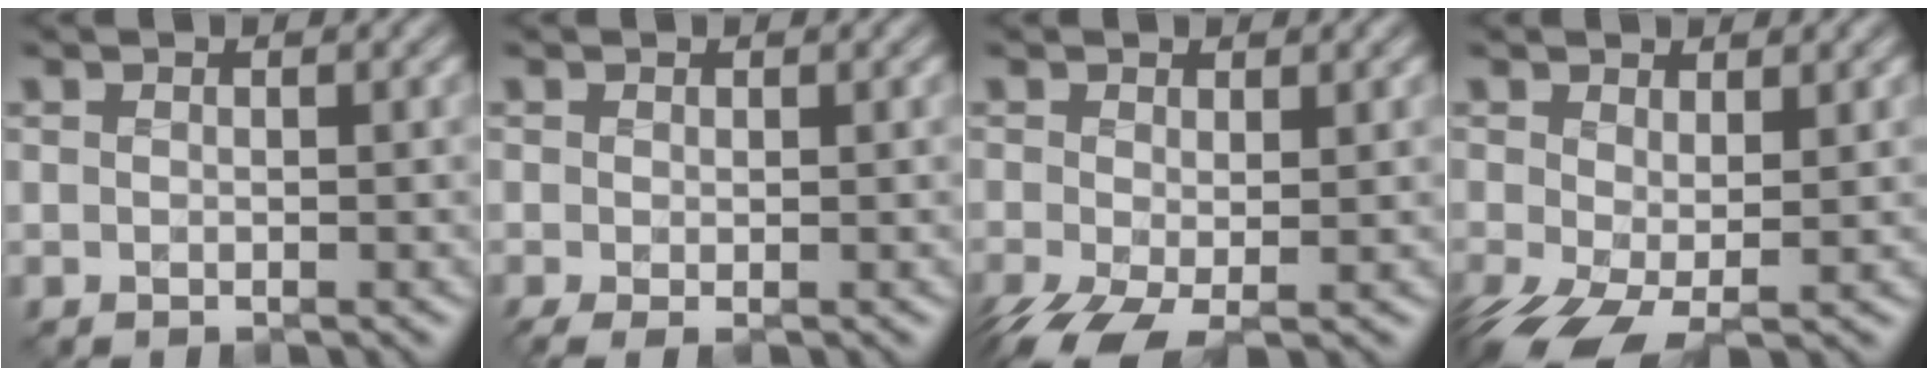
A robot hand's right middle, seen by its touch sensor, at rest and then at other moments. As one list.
[{"total": 0.9, "force": [-0.3, 0.1, 0.9], "torque": [-0.018, -0.004, -0.001]}, {"total": 4.1, "force": [-2.1, 1.4, 3.2], "torque": [-0.082, -0.018, -0.034]}, {"total": 3.9, "force": [-1.5, 1.3, 3.4], "torque": [-0.083, -0.017, -0.025]}]